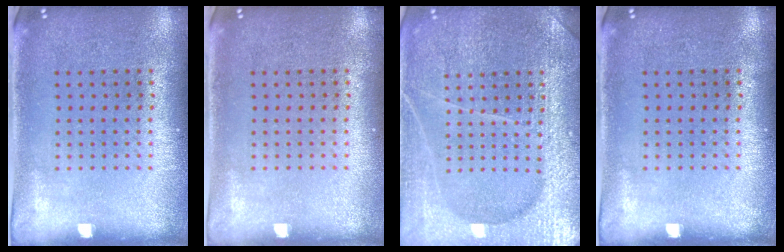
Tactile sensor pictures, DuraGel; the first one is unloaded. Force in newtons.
{"total": 0.0}
{"total": 5.5, "press": 5.5, "slide": 0.5}
{"total": 0.0}